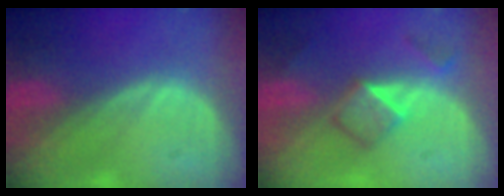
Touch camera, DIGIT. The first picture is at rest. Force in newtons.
{"total": 5.2, "press": 4.4, "slide": 2.7}